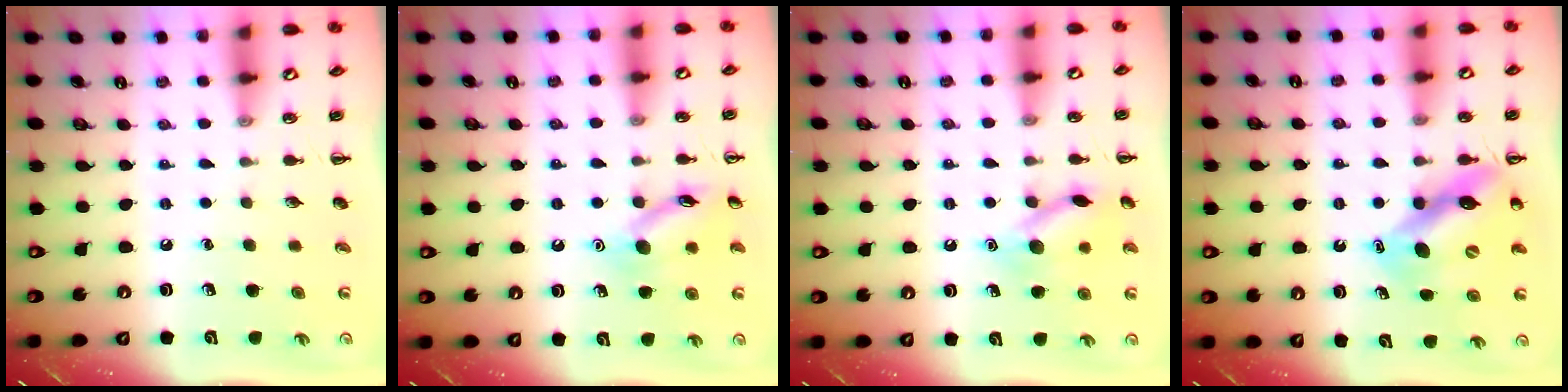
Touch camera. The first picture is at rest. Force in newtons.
{"total": 11.9, "press": 11.9, "slide": 0.6}
{"total": 13.0, "press": 13.0, "slide": 0.8}
{"total": 12.5, "press": 11.9, "slide": 4.0}